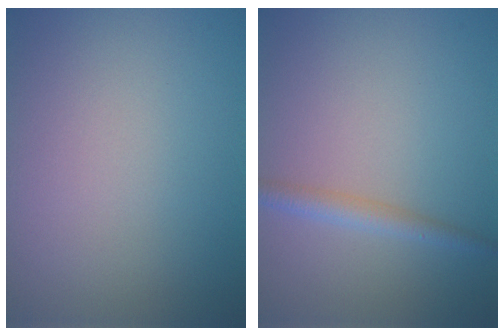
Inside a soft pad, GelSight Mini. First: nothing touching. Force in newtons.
{"total": 1.9, "press": 1.9, "slide": 0.0}